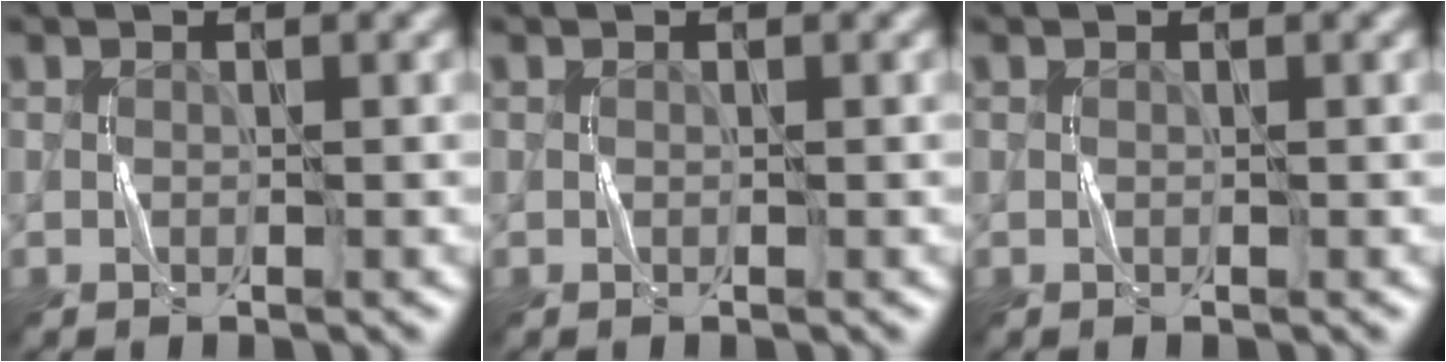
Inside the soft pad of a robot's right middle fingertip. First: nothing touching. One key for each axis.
{"total": 0.0}
{"total": 0.0}